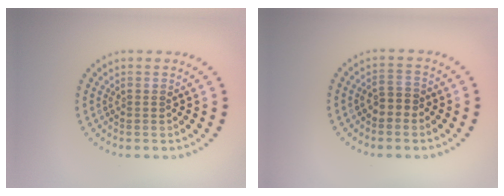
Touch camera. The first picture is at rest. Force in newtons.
{"total": 1.7, "press": 1.5, "slide": 0.7}